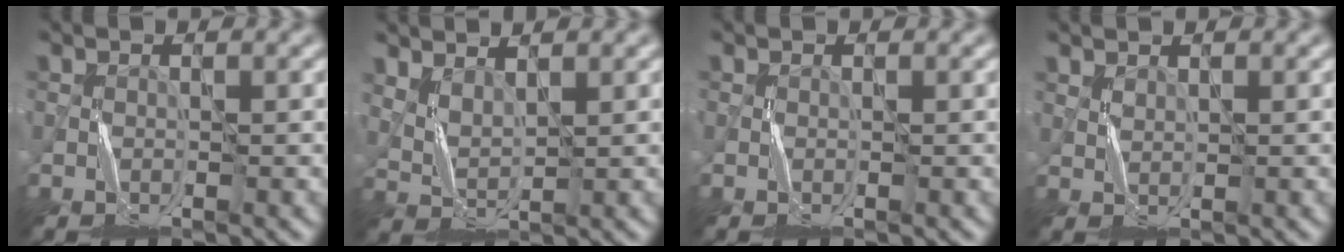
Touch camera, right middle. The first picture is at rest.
{"total": 2.3, "force": [1.7, 0.9, 1.3], "torque": [-0.038, -0.004, 0.042]}
{"total": 0.0}
{"total": 1.0, "force": [0.9, 0.4, 0.3], "torque": [-0.012, -0.002, 0.022]}